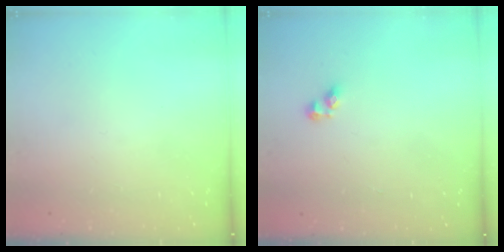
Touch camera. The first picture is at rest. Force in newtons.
{"total": 2.8, "press": 2.8, "slide": 0.3}